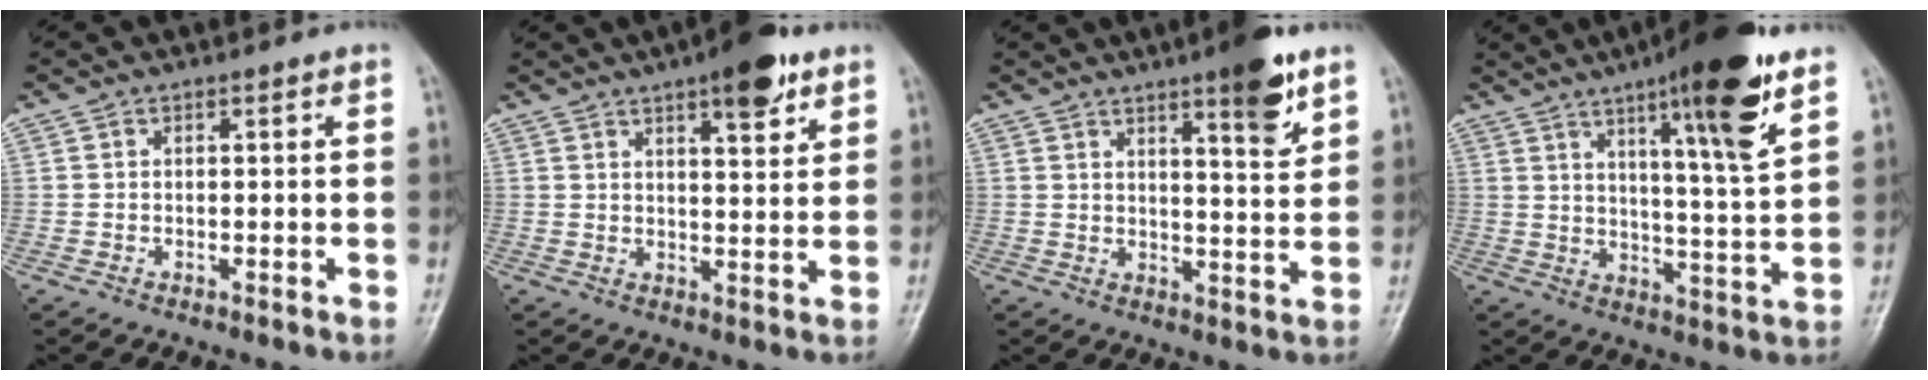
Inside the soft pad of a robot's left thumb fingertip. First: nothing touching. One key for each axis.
{"total": 9.3, "fx": 5.6, "fy": 3.0, "fz": 6.8, "tx": -0.077, "ty": -0.025, "tz": 0.076}
{"total": 9.0, "fx": 5.6, "fy": 1.6, "fz": 6.8, "tx": -0.086, "ty": -0.035, "tz": 0.078}
{"total": 16.4, "fx": 9.4, "fy": 2.0, "fz": 13.3, "tx": -0.190, "ty": -0.050, "tz": 0.143}